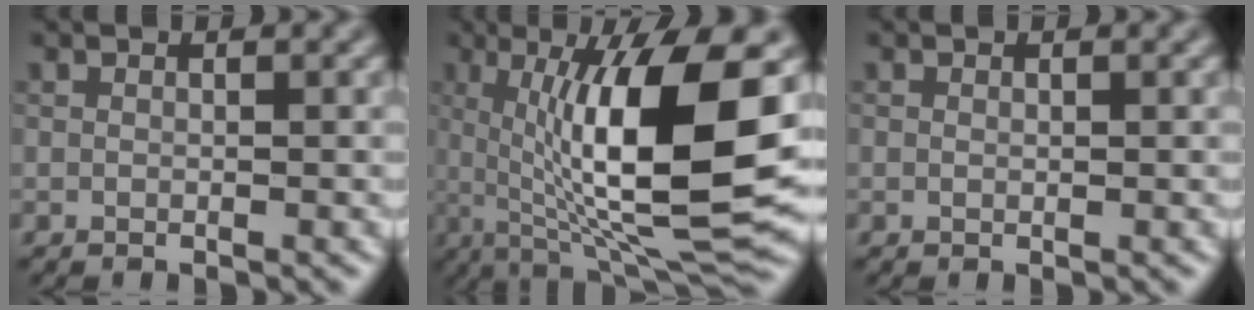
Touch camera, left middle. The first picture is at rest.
{"total": 13.3, "force": [1.3, 3.2, 12.9], "torque": [-0.189, -0.005, 0.026]}
{"total": 0.0}